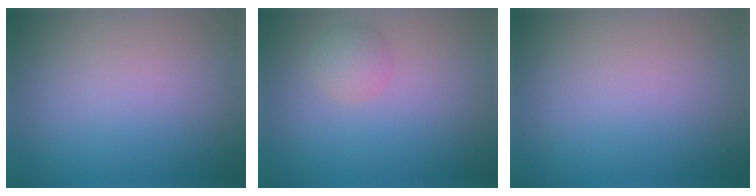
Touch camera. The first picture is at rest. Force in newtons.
{"total": 1.9, "press": 1.9, "slide": 0.1}
{"total": 0.0}